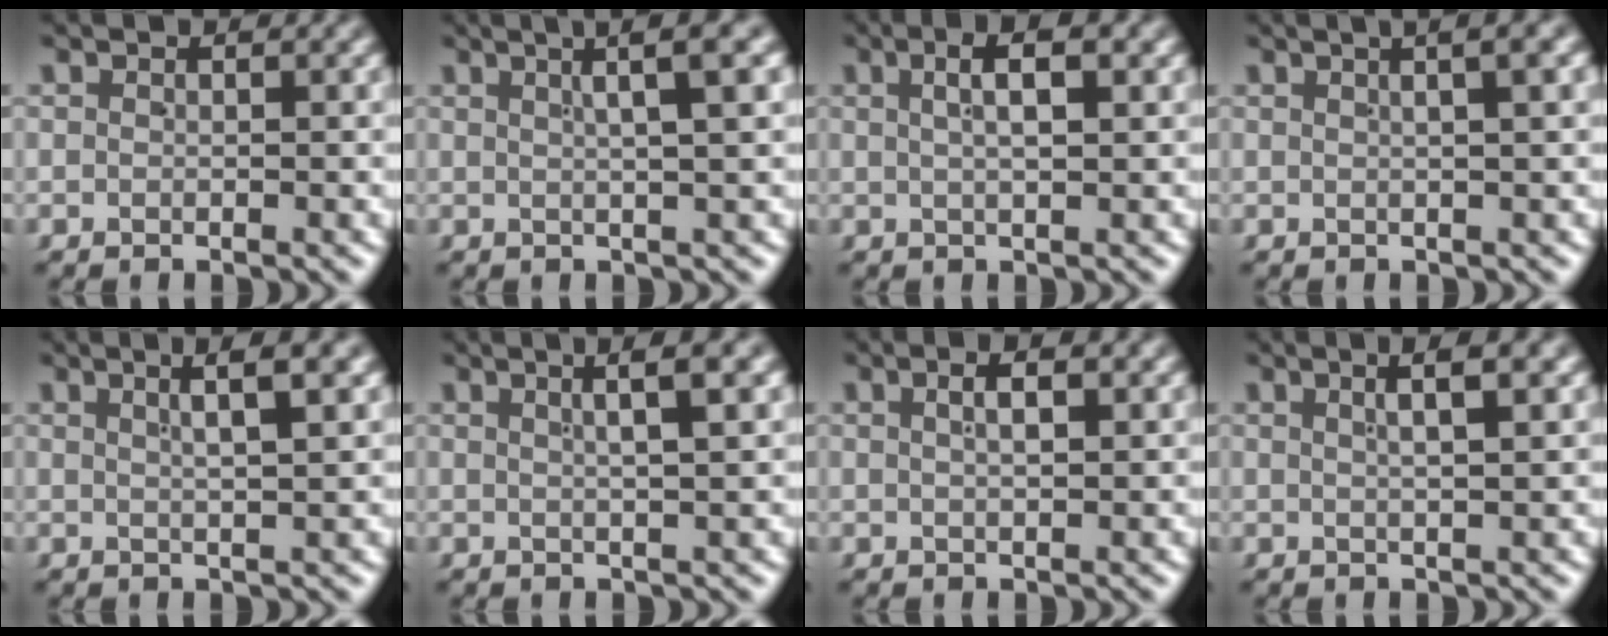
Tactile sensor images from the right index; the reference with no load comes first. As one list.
[{"total": 4.3, "force": [2.2, -0.1, 3.7], "torque": [-0.039, 0.023, 0.031]}, {"total": 3.2, "force": [1.4, 0.5, 2.8], "torque": [-0.036, 0.013, 0.022]}, {"total": 3.8, "force": [1.8, 0.7, 3.3], "torque": [-0.031, 0.026, 0.021]}, {"total": 3.1, "force": [1.7, -0.5, 2.5], "torque": [-0.030, 0.014, 0.030]}, {"total": 3.4, "force": [1.7, -0.4, 3.0], "torque": [-0.034, 0.017, 0.026]}, {"total": 2.2, "force": [0.7, 0.4, 2.0], "torque": [-0.019, 0.008, 0.011]}, {"total": 2.6, "force": [1.4, -0.4, 2.2], "torque": [-0.027, 0.012, 0.025]}]